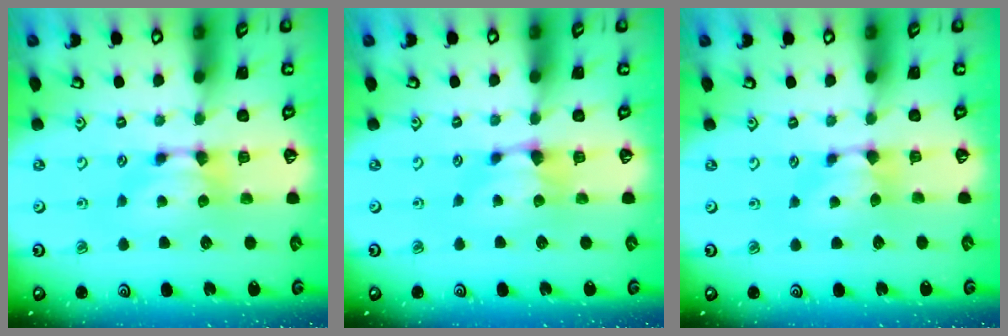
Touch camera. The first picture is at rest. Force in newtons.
{"total": 1.1, "press": 0.9, "slide": 0.5}
{"total": 0.8, "press": 0.4, "slide": 0.6}